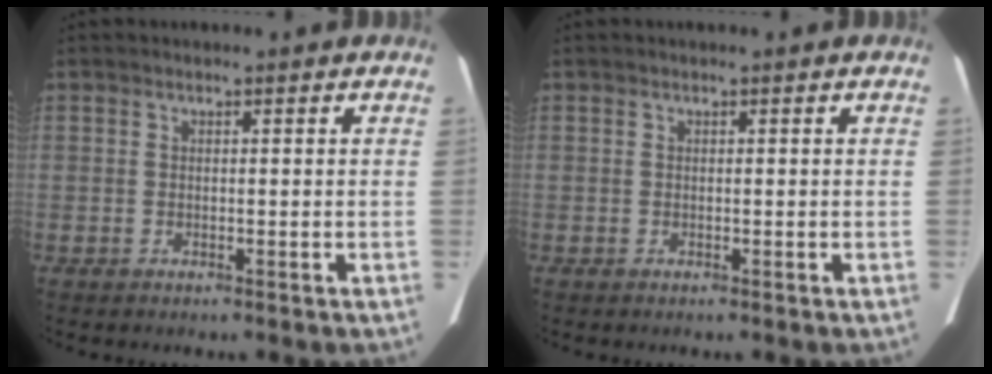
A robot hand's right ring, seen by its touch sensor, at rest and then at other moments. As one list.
[{"total": 0.0}]